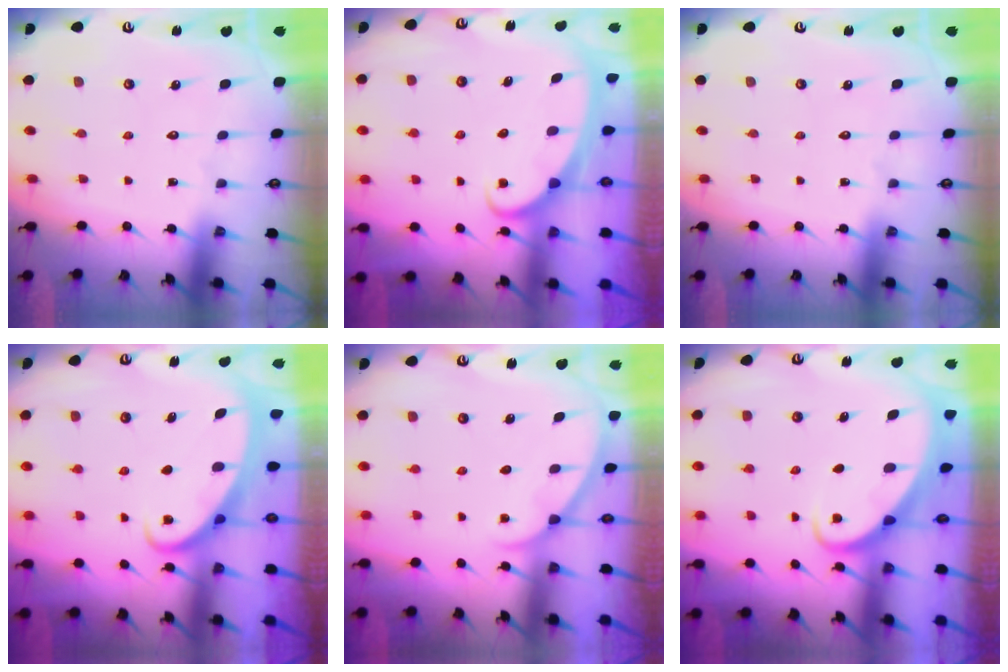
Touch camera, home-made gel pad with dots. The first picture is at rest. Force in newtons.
{"total": 2.6, "press": 2.6, "slide": 0.4}
{"total": 0.0}
{"total": 2.6, "press": 2.6, "slide": 0.3}
{"total": 1.4, "press": 1.3, "slide": 0.1}
{"total": 2.6, "press": 2.6, "slide": 0.3}